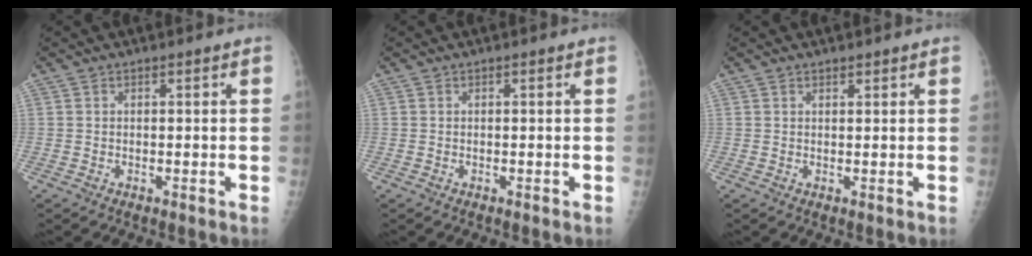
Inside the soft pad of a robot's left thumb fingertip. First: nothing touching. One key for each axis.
{"total": 0.0}
{"total": 0.9, "fx": 0.8, "fy": 0.3, "fz": 0.2, "tx": -0.002, "ty": -0.005, "tz": 0.012}